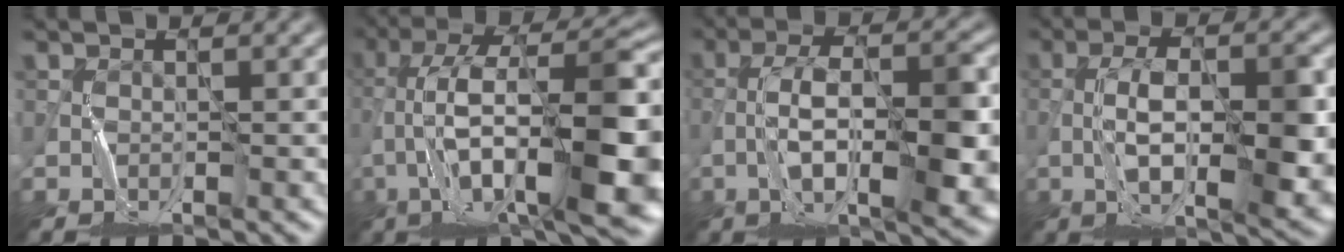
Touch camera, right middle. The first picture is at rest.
{"total": 14.3, "force": [-2.5, 4.7, 13.3], "torque": [-0.235, 0.026, -0.037]}
{"total": 9.4, "force": [-2.4, 3.0, 8.6], "torque": [-0.147, 0.006, -0.037]}
{"total": 8.9, "force": [-1.5, 3.0, 8.2], "torque": [-0.137, -0.002, -0.019]}